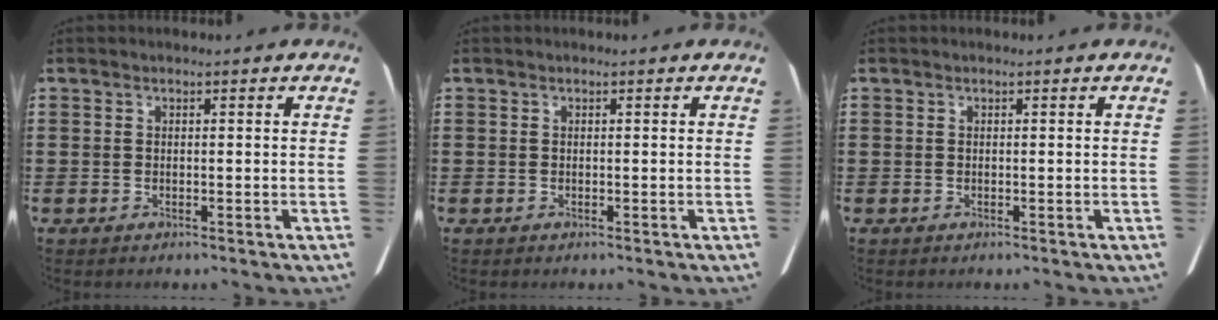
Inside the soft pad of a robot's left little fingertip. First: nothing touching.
{"total": 0.0}
{"total": 0.0}